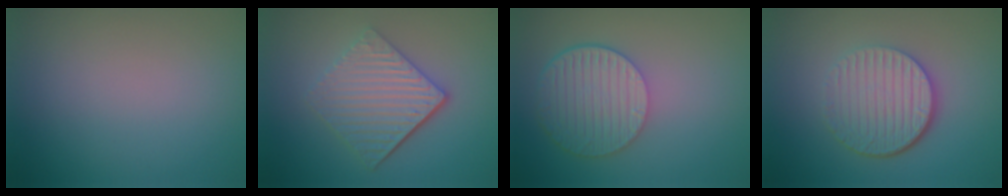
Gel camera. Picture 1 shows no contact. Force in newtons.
{"total": 5.6, "press": 3.9, "slide": 3.9}
{"total": 6.0, "press": 4.4, "slide": 4.0}
{"total": 5.5, "press": 4.0, "slide": 3.9}